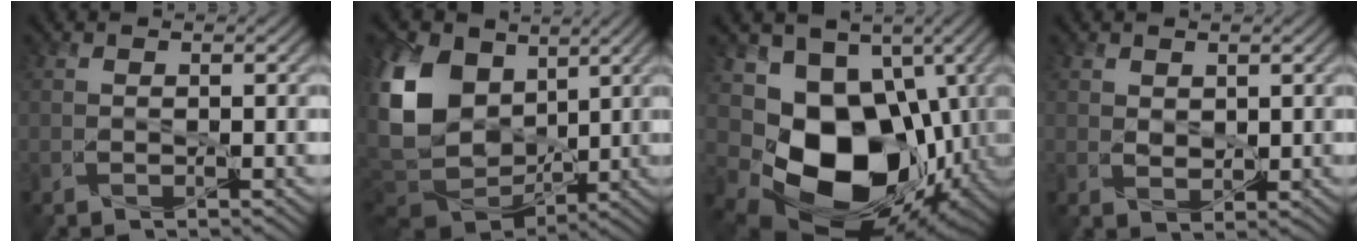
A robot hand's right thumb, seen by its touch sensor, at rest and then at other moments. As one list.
[{"total": 14.7, "force": [2.5, 11.0, 9.5], "torque": [-0.262, 0.006, 0.048]}, {"total": 17.2, "force": [-2.5, 13.1, 10.9], "torque": [-0.202, -0.047, -0.023]}, {"total": 1.8, "force": [1.2, 1.2, 0.6], "torque": [-0.019, -0.003, 0.026]}]